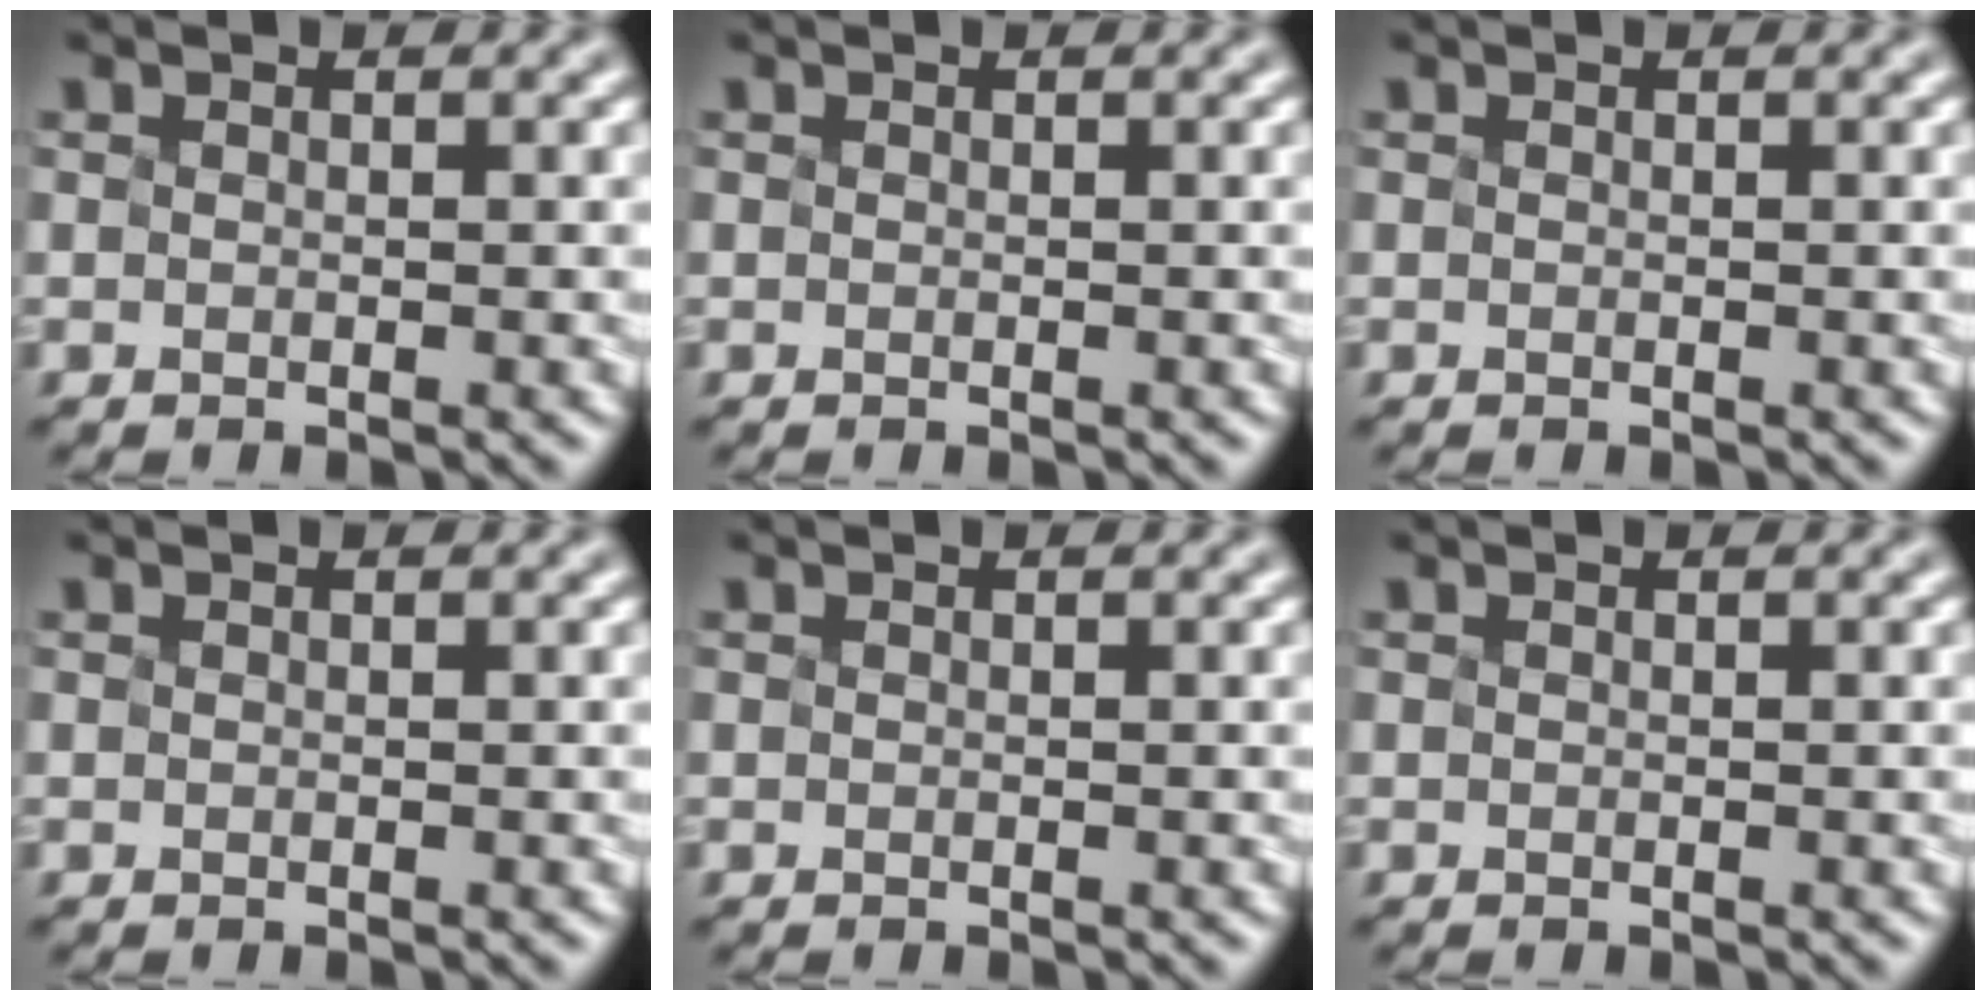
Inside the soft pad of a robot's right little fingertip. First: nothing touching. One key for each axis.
{"total": 0.0}
{"total": 0.0}
{"total": 0.0}
{"total": 0.0}
{"total": 0.0}